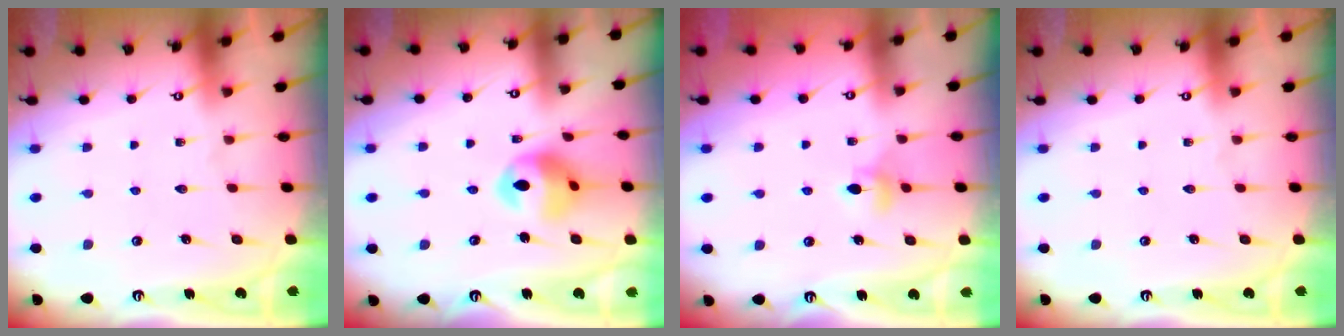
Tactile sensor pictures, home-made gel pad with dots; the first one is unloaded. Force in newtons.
{"total": 12.5, "press": 12.4, "slide": 1.5}
{"total": 4.0, "press": 3.9, "slide": 0.8}
{"total": 0.0}